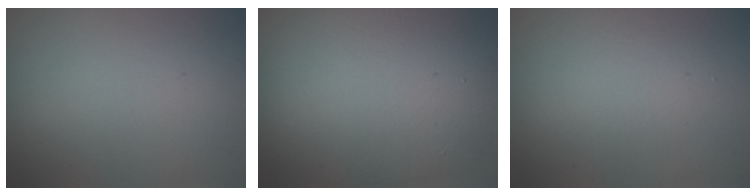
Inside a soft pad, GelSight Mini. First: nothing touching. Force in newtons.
{"total": 12.4, "press": 12.4, "slide": 1.0}
{"total": 2.9, "press": 2.9, "slide": 0.3}